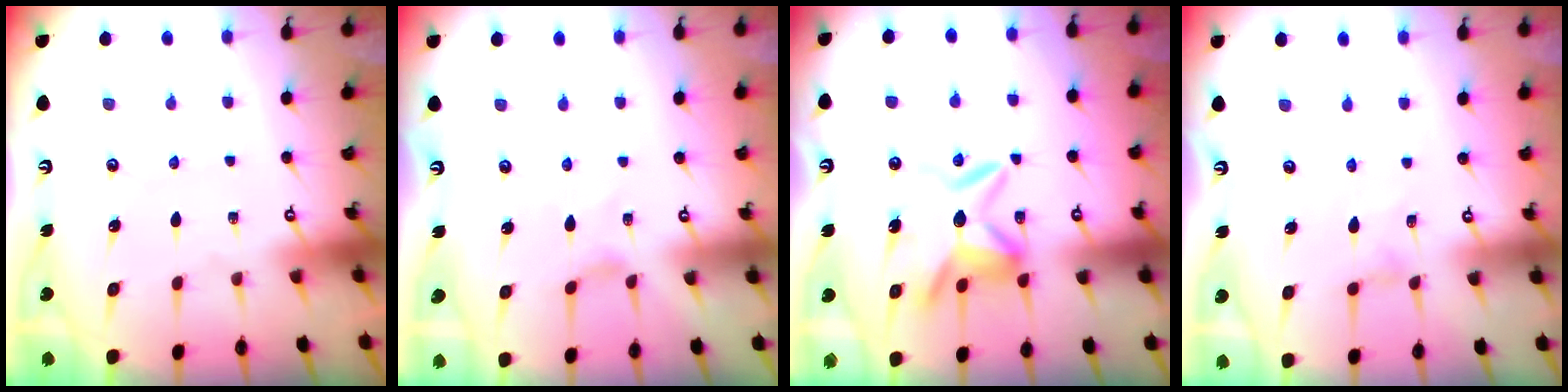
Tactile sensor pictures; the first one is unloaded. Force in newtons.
{"total": 0.5, "press": 0.5, "slide": 0.2}
{"total": 10.4, "press": 10.3, "slide": 1.3}
{"total": 0.0}